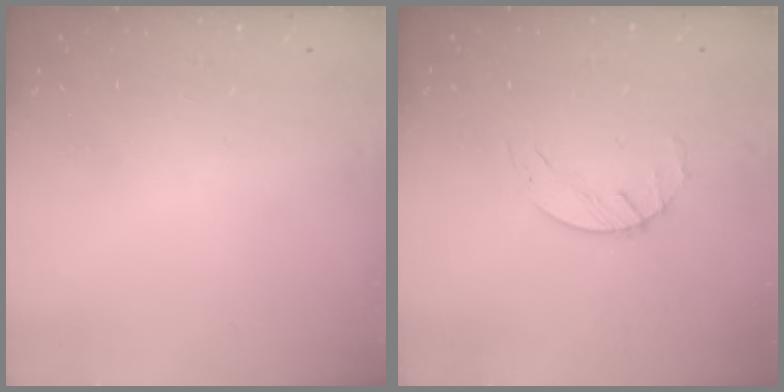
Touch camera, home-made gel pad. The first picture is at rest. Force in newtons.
{"total": 2.7, "press": 2.6, "slide": 0.3}